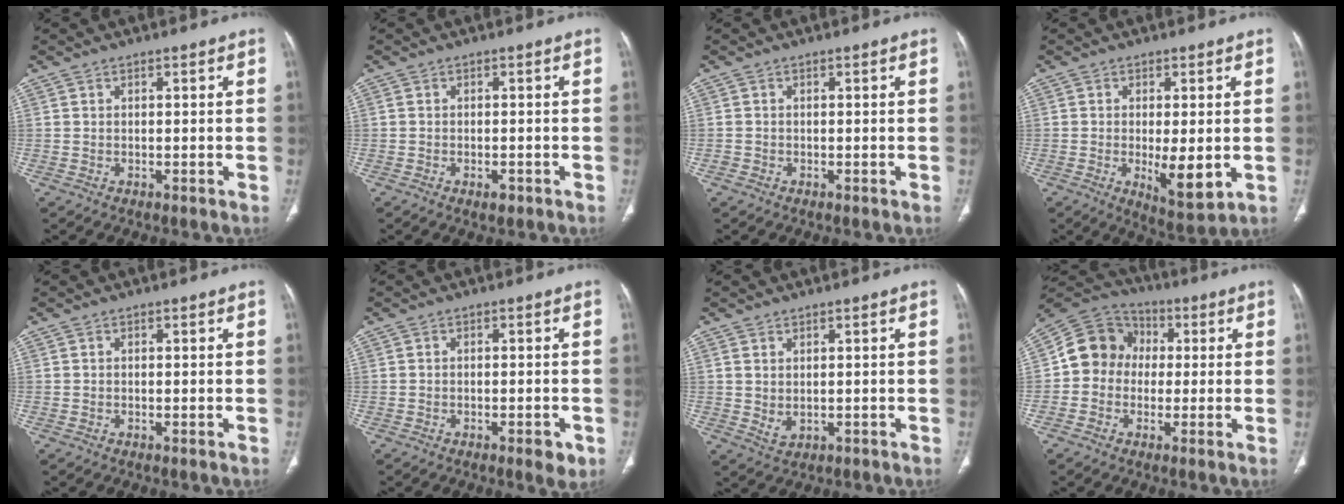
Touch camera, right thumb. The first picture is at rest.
{"total": 1.9, "force": [-1.0, 1.0, 1.2], "torque": [-0.018, 0.001, -0.013]}
{"total": 0.6, "force": [-0.2, 0.5, 0.1], "torque": [-0.003, 0.003, -0.005]}
{"total": 7.8, "force": [-1.2, 2.7, 7.2], "torque": [-0.109, -0.021, -0.012]}
{"total": 0.0}
{"total": 3.2, "force": [-1.7, 1.2, 2.5], "torque": [-0.029, 0.004, -0.021]}
{"total": 2.2, "force": [0.3, 1.6, 1.6], "torque": [-0.027, -0.008, 0.014]}
{"total": 10.8, "force": [0.3, 9.7, 4.7], "torque": [-0.060, 0.030, -0.011]}